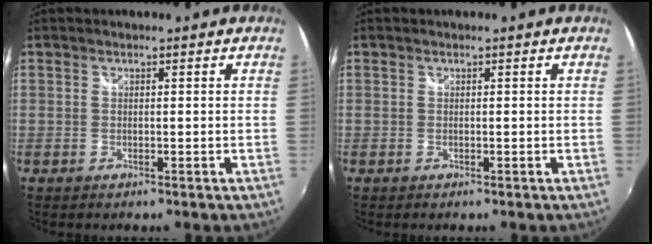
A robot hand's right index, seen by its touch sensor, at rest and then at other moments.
{"total": 0.0}